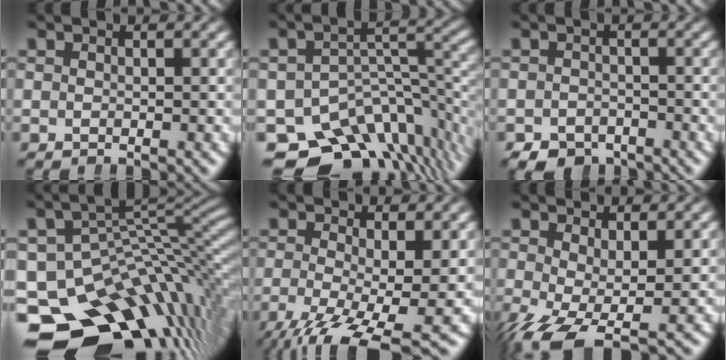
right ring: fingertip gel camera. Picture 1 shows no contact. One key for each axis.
{"total": 12.9, "fx": -8.0, "fy": 7.6, "fz": 6.7, "tx": -0.095, "ty": -0.037, "tz": -0.119}
{"total": 4.7, "fx": -3.9, "fy": 2.4, "fz": 0.6, "tx": -0.001, "ty": -0.020, "tz": -0.060}
{"total": 20.8, "fx": -10.5, "fy": 13.3, "fz": 12.1, "tx": -0.191, "ty": -0.064, "tz": -0.144}
{"total": 7.5, "fx": -4.4, "fy": 3.0, "fz": 5.3, "tx": -0.116, "ty": -0.065, "tz": -0.043}
{"total": 4.9, "fx": -2.4, "fy": 2.2, "fz": 3.6, "tx": -0.081, "ty": -0.047, "tz": -0.015}